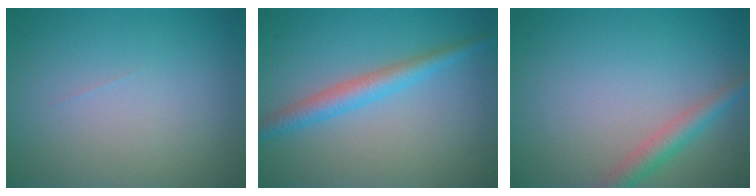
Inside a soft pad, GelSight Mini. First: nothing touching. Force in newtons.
{"total": 3.0, "press": 3.0, "slide": 0.0}
{"total": 2.7, "press": 2.7, "slide": 0.1}